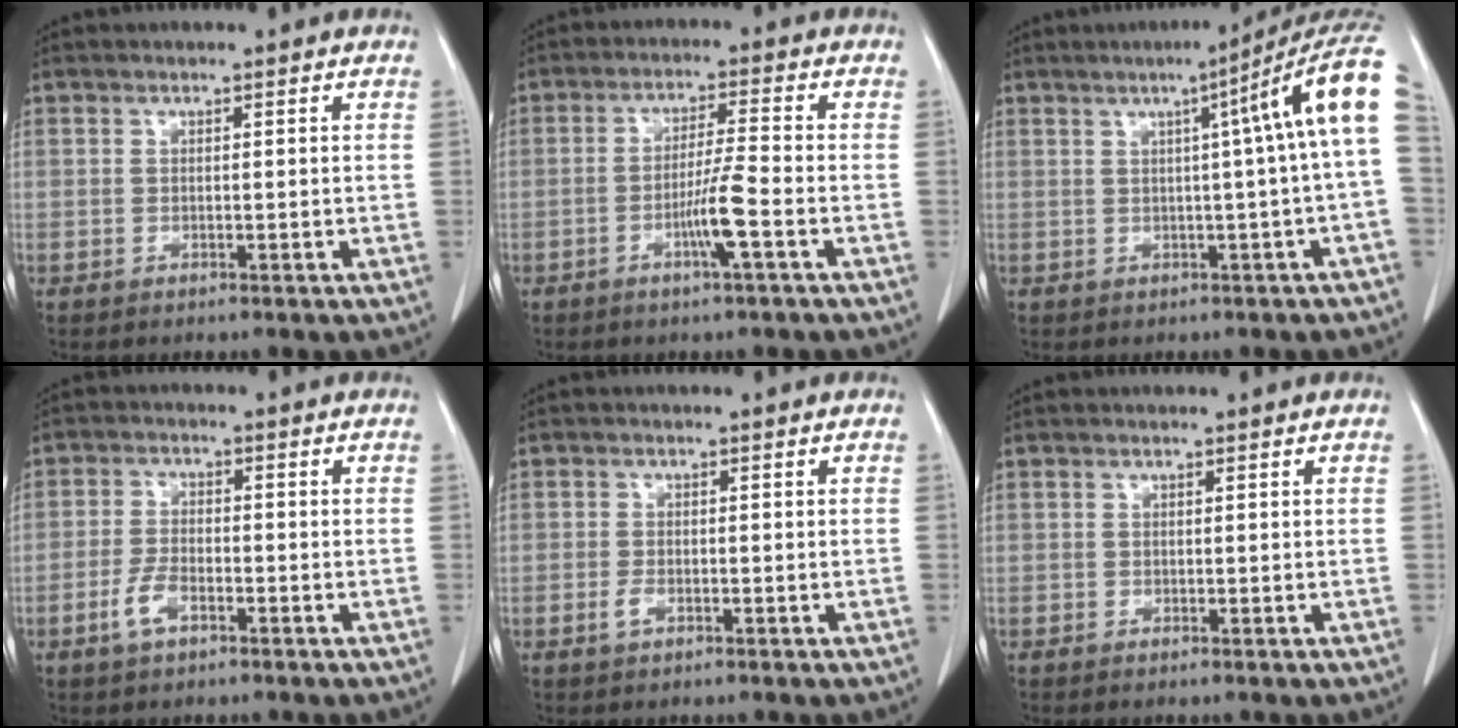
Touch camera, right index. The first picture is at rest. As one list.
[{"total": 5.8, "force": [-2.3, -0.5, 5.3], "torque": [-0.102, -0.005, -0.044]}, {"total": 10.7, "force": [3.1, -1.7, 10.1], "torque": [-0.112, 0.033, 0.032]}, {"total": 4.0, "force": [-2.1, 1.7, 3.0], "torque": [-0.064, 0.001, -0.038]}, {"total": 1.6, "force": [-0.7, 0.8, 1.1], "torque": [-0.025, 0.001, -0.010]}, {"total": 0.0}]